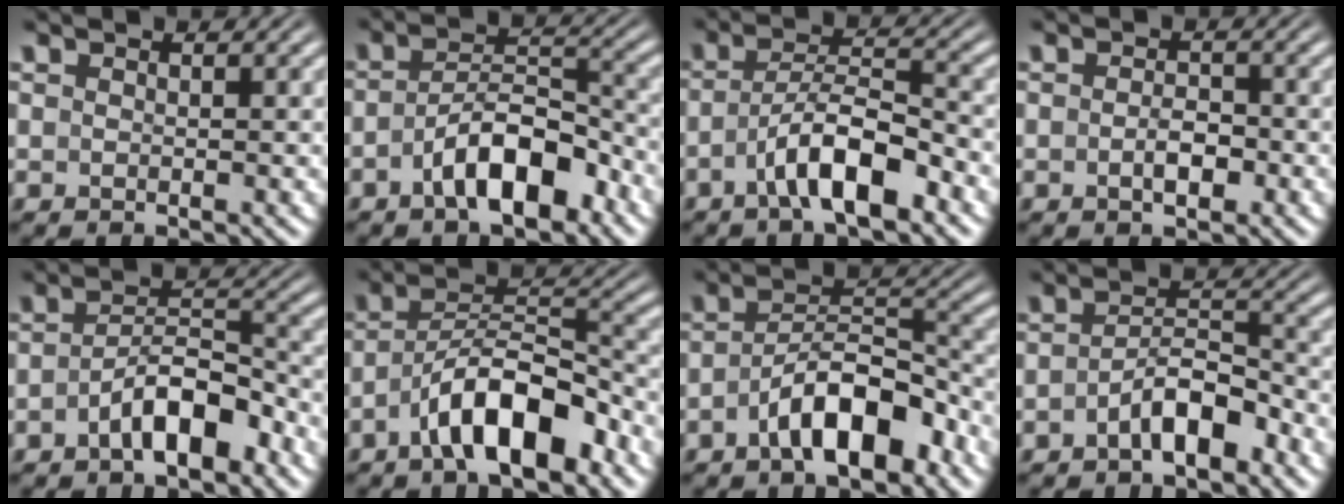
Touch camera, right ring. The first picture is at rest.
{"total": 5.6, "force": [-3.2, 2.4, 3.9], "torque": [-0.052, -0.004, -0.050]}
{"total": 4.8, "force": [-2.6, 1.5, 3.7], "torque": [-0.058, -0.008, -0.040]}
{"total": 1.8, "force": [-0.9, 0.8, 1.4], "torque": [-0.021, -0.001, -0.014]}
{"total": 4.7, "force": [-3.1, 1.8, 3.1], "torque": [-0.041, -0.004, -0.048]}
{"total": 6.7, "force": [-3.1, 3.2, 5.1], "torque": [-0.081, -0.010, -0.047]}
{"total": 6.2, "force": [-3.3, 2.8, 4.5], "torque": [-0.066, -0.005, -0.050]}
{"total": 4.0, "force": [-2.9, 1.4, 2.4], "torque": [-0.033, -0.006, -0.045]}